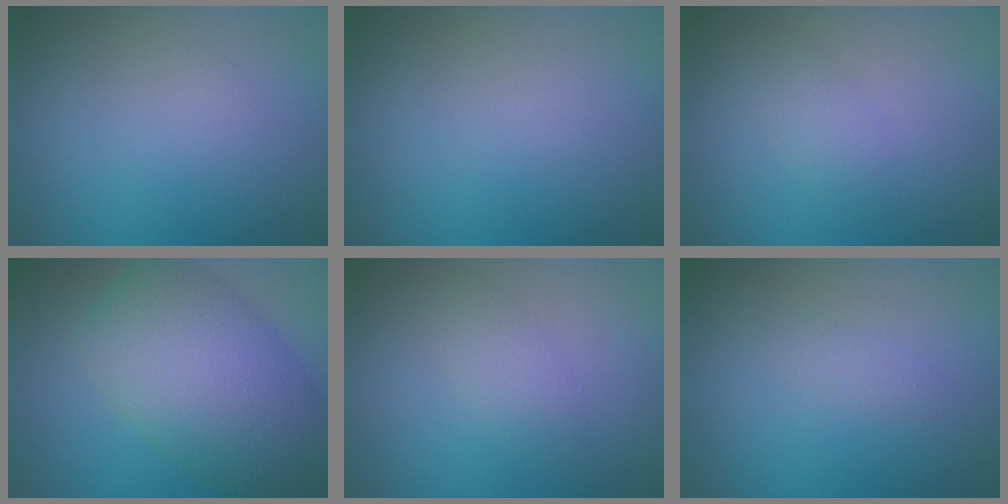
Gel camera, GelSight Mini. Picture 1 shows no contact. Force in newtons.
{"total": 0.0}
{"total": 2.5, "press": 2.4, "slide": 0.3}
{"total": 9.5, "press": 9.5, "slide": 0.4}
{"total": 1.8, "press": 1.8, "slide": 0.0}
{"total": 0.7, "press": 0.7, "slide": 0.0}